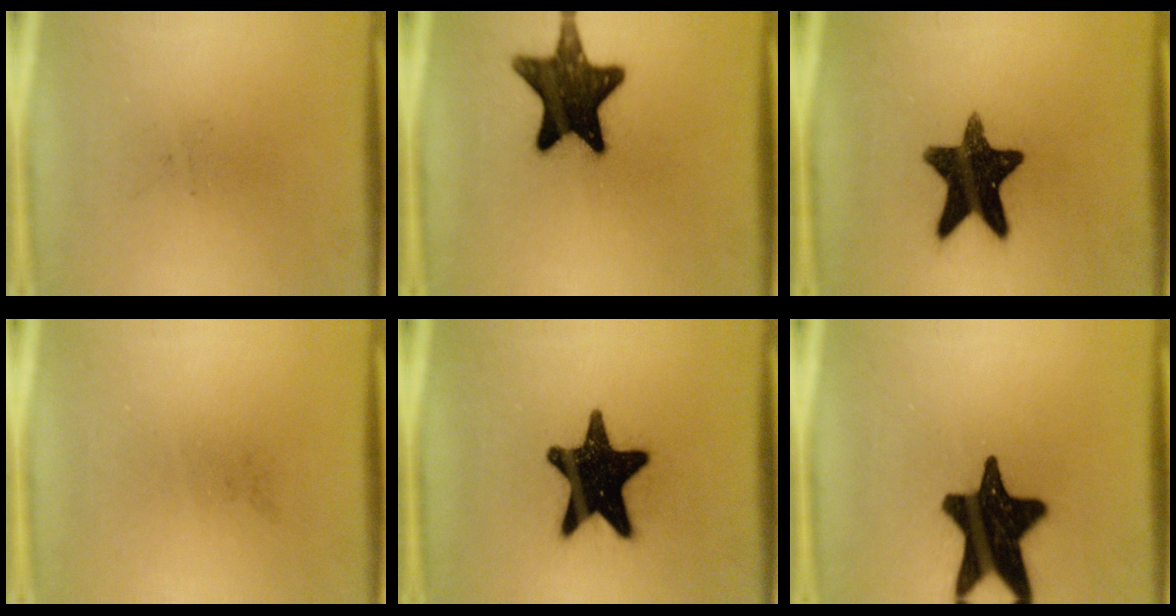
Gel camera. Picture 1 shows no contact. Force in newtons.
{"total": 14.7}
{"total": 14.9}
{"total": 0.0}
{"total": 19.1}
{"total": 19.6}